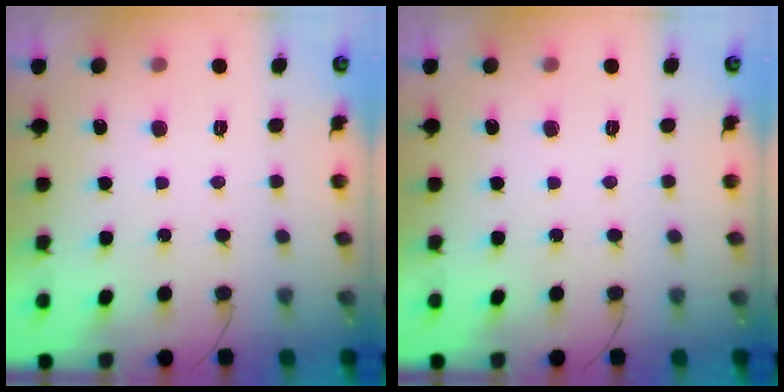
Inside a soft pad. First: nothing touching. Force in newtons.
{"total": 0.0}